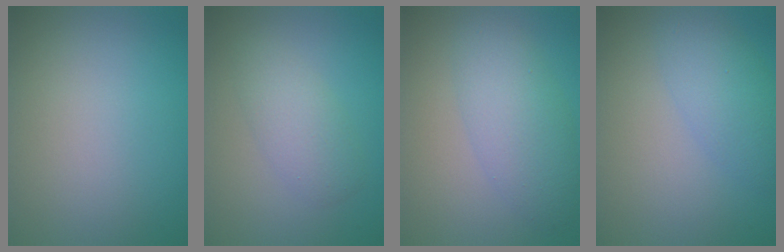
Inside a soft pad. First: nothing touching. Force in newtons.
{"total": 2.9, "press": 2.9, "slide": 0.0}
{"total": 4.3, "press": 4.3, "slide": 0.0}
{"total": 3.5, "press": 3.5, "slide": 0.2}